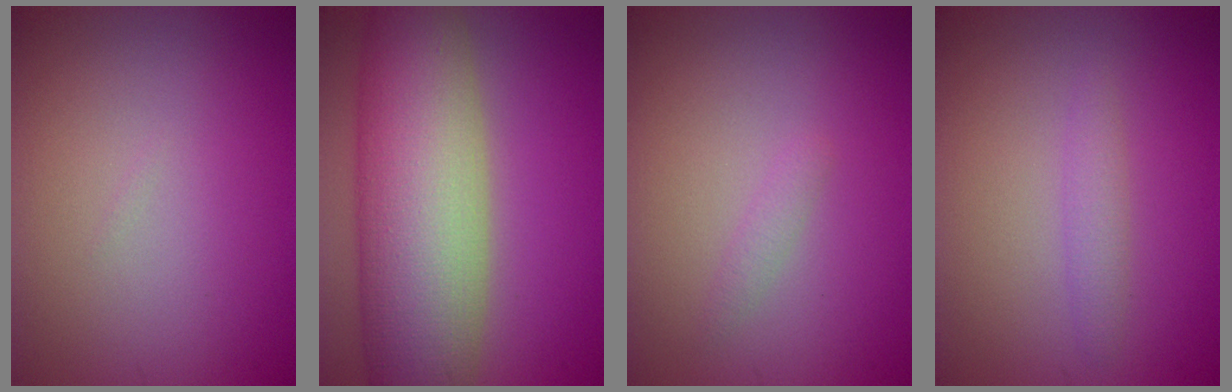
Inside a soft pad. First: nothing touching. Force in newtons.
{"total": 12.8, "press": 12.8, "slide": 0.5}
{"total": 0.9, "press": 0.9, "slide": 0.0}
{"total": 1.4, "press": 1.4, "slide": 0.1}